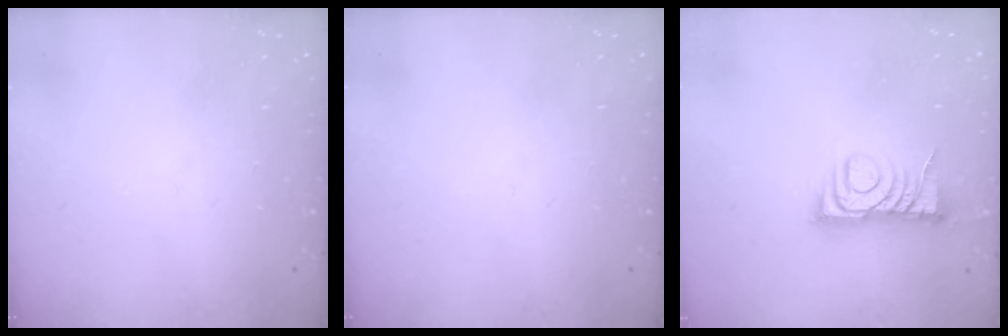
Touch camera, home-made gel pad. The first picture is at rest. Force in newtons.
{"total": 0.0}
{"total": 8.1, "press": 8.1, "slide": 0.1}